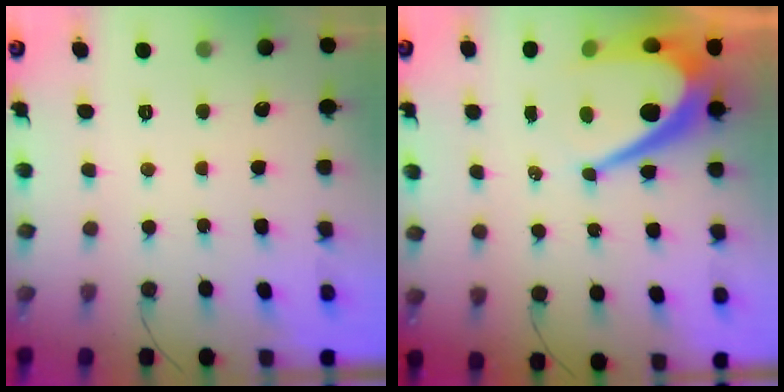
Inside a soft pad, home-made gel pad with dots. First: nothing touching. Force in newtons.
{"total": 15.8, "press": 15.7, "slide": 1.0}